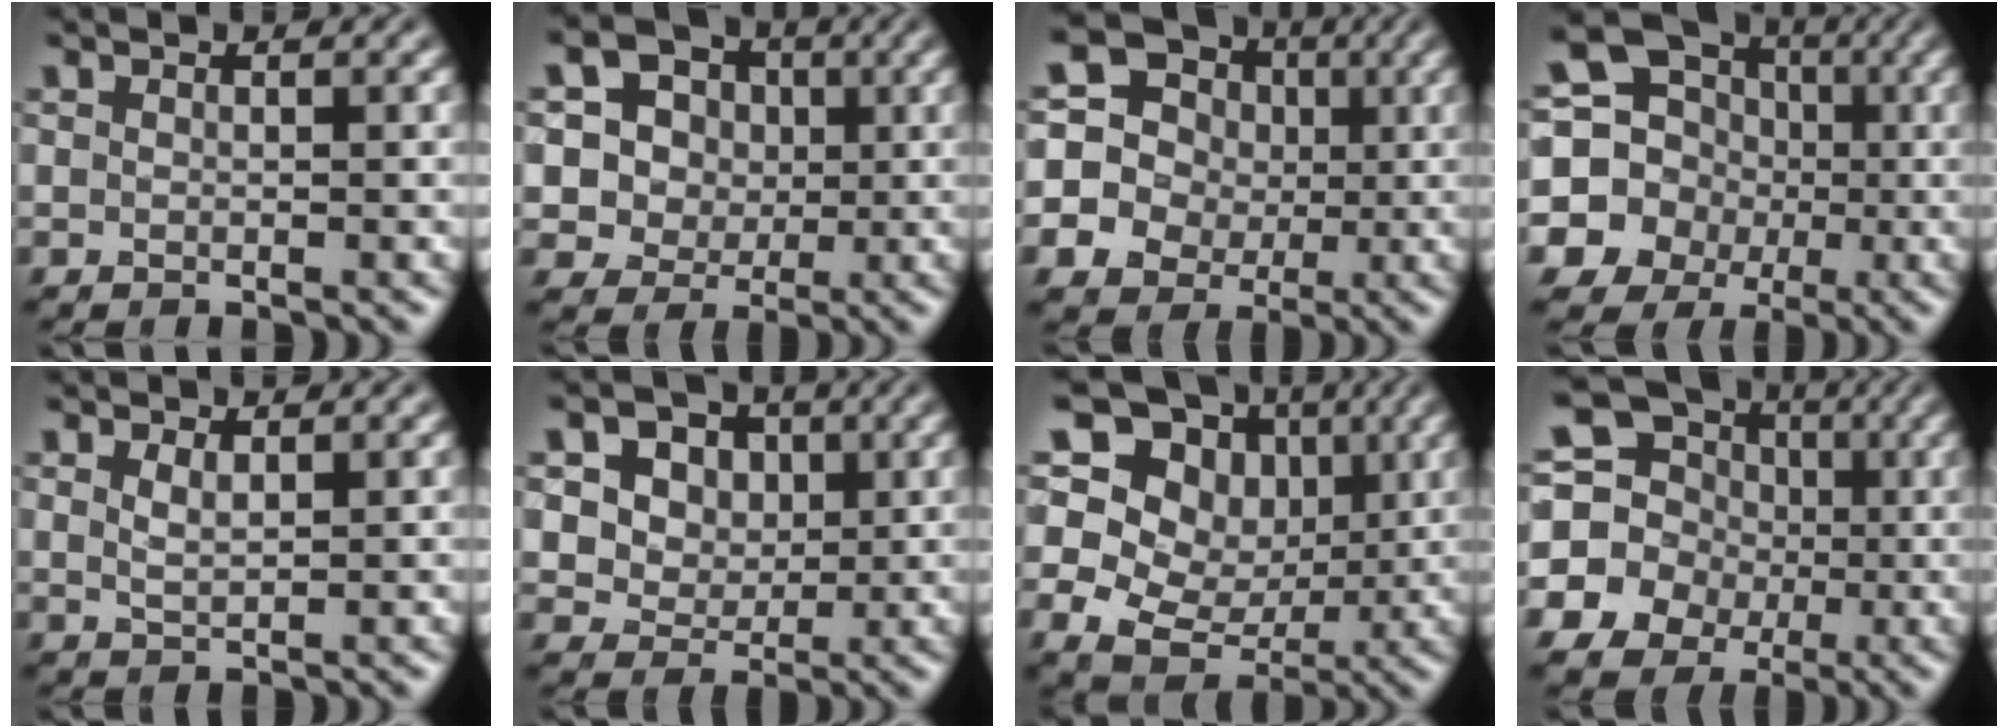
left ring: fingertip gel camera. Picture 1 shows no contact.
{"total": 9.3, "force": [2.5, 8.2, 3.7], "torque": [-0.090, 0.032, 0.034]}
{"total": 15.7, "force": [0.6, 15.0, 4.5], "torque": [-0.133, 0.004, -0.015]}
{"total": 14.3, "force": [-1.3, 13.6, 4.3], "torque": [-0.130, -0.006, -0.051]}
{"total": 1.4, "force": [0.8, 0.6, 1.0], "torque": [-0.022, -0.003, 0.018]}
{"total": 10.5, "force": [4.4, 8.1, 5.2], "torque": [-0.098, 0.027, 0.054]}
{"total": 12.9, "force": [4.1, 10.7, 6.0], "torque": [-0.141, 0.045, 0.049]}
{"total": 15.5, "force": [0.1, 14.9, 4.4], "torque": [-0.152, 0.001, -0.035]}